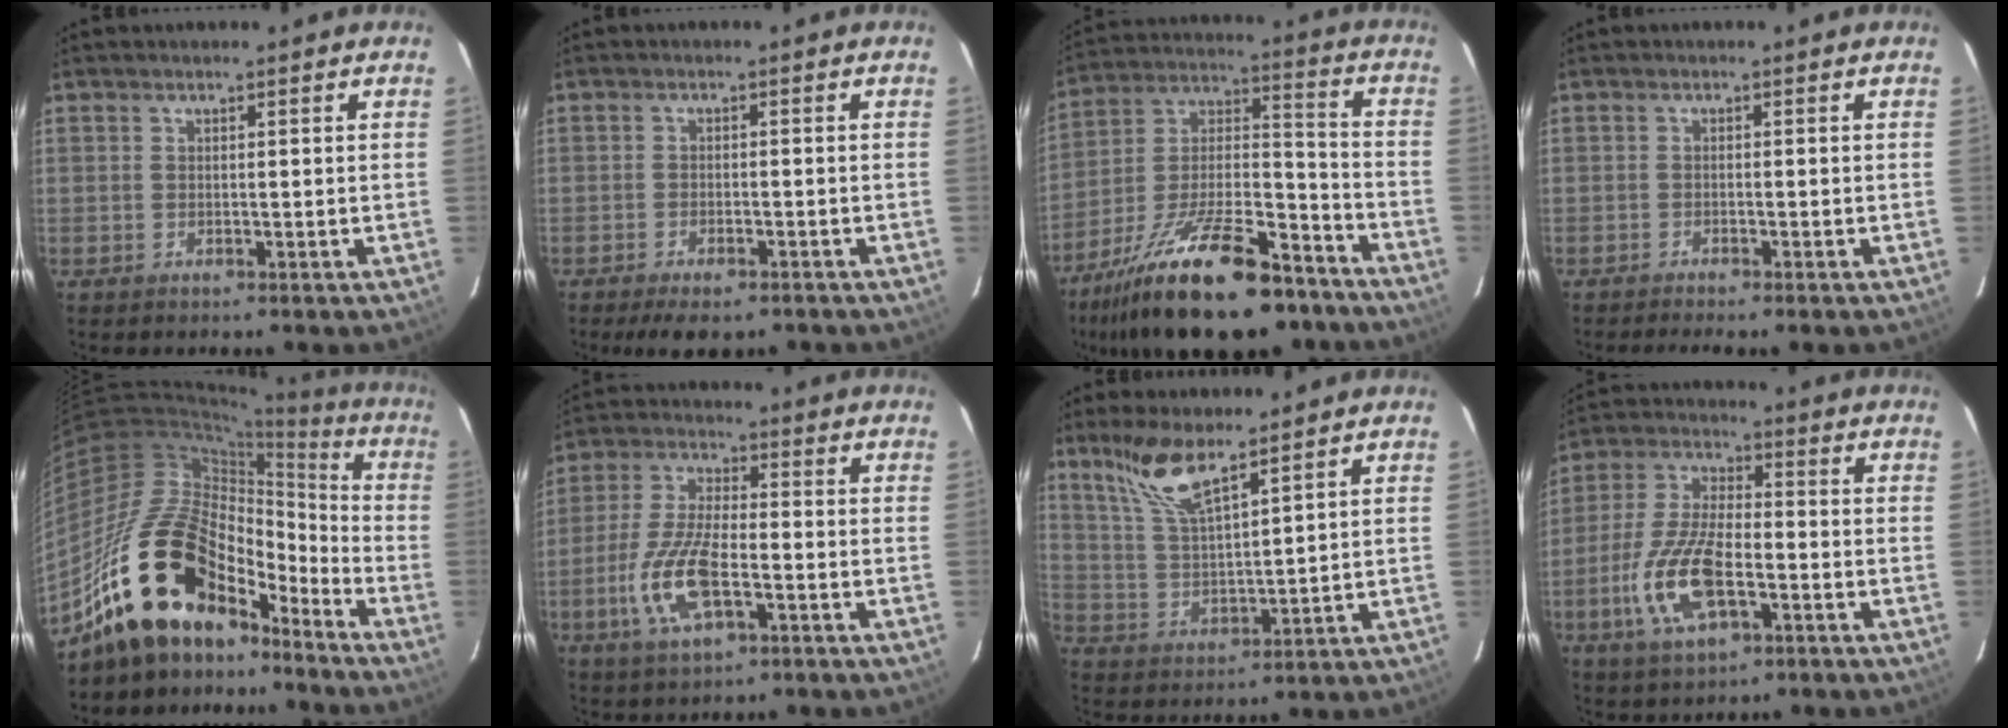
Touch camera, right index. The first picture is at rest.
{"total": 6.9, "force": [-5.3, 2.4, 3.8], "torque": [-0.088, -0.019, -0.081]}
{"total": 26.4, "force": [-18.4, 9.1, 16.6], "torque": [-0.302, -0.010, -0.285]}
{"total": 2.8, "force": [-2.4, -0.1, 1.3], "torque": [-0.034, -0.007, -0.038]}
{"total": 23.6, "force": [-16.9, 12.2, 11.1], "torque": [-0.210, 0.024, -0.285]}
{"total": 12.6, "force": [-4.3, 4.8, 10.8], "torque": [-0.233, -0.005, -0.082]}
{"total": 9.3, "force": [6.8, 1.7, 6.1], "torque": [-0.122, 0.004, 0.147]}
{"total": 14.2, "force": [-4.9, 5.8, 12.0], "torque": [-0.260, -0.005, -0.091]}